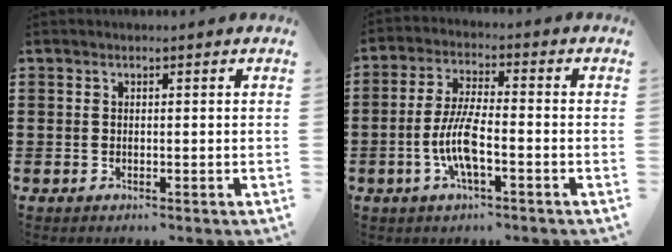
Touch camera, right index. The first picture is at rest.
{"total": 7.3, "force": [-2.2, 2.0, 6.7], "torque": [-0.154, -0.011, -0.049]}